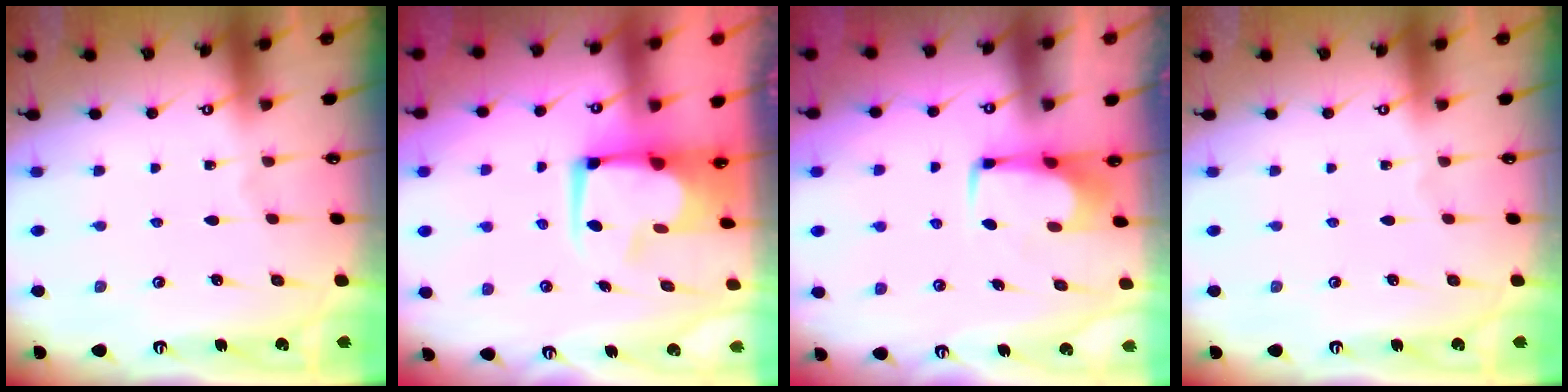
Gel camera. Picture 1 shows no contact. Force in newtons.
{"total": 7.1, "press": 6.9, "slide": 1.6}
{"total": 1.8, "press": 1.7, "slide": 0.6}
{"total": 0.0}